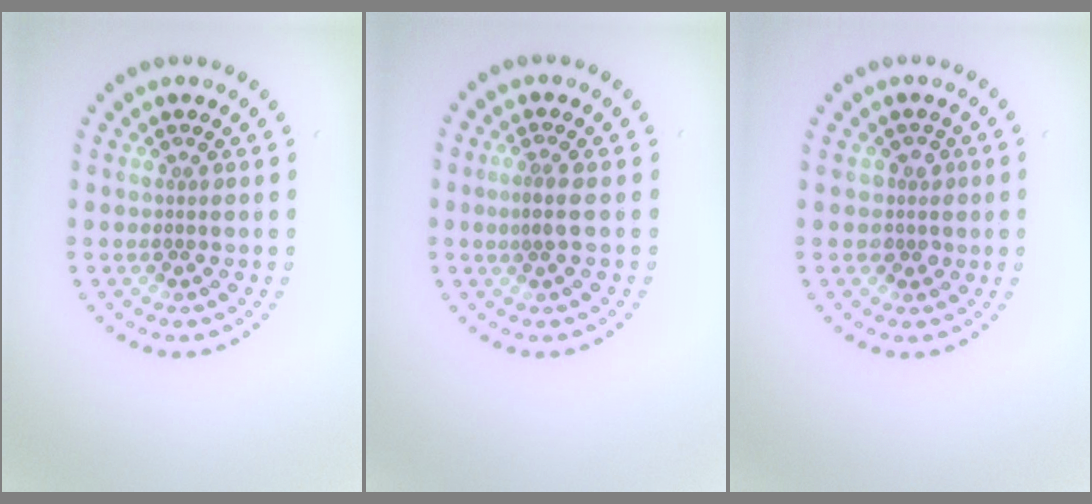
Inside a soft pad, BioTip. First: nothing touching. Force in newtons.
{"total": 1.7, "press": 1.2, "slide": 1.1}
{"total": 1.6, "press": 1.5, "slide": 0.7}